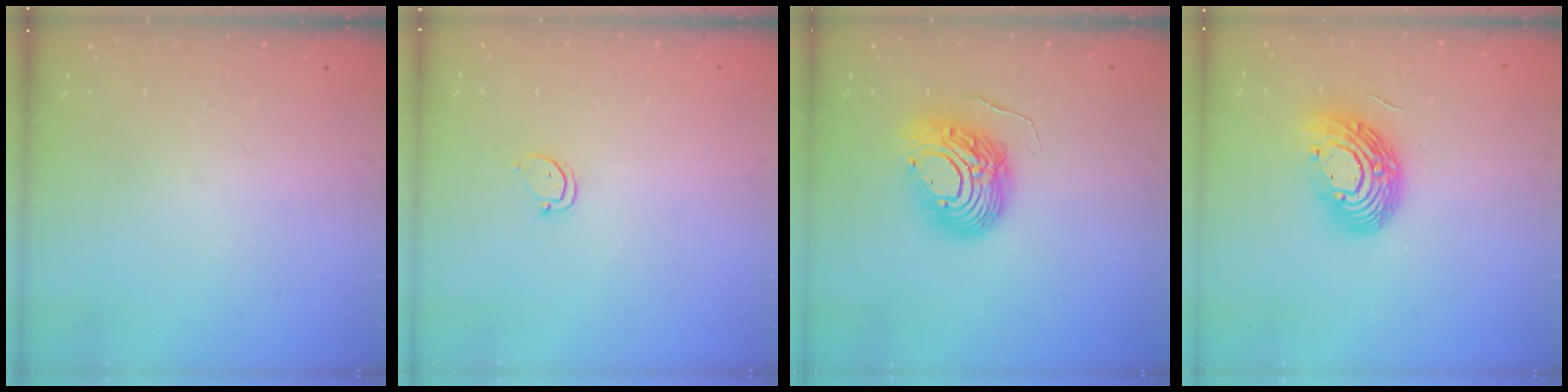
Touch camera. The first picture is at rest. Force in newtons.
{"total": 2.5, "press": 2.5, "slide": 0.3}
{"total": 12.0, "press": 12.0, "slide": 1.1}
{"total": 14.2, "press": 14.2, "slide": 1.1}